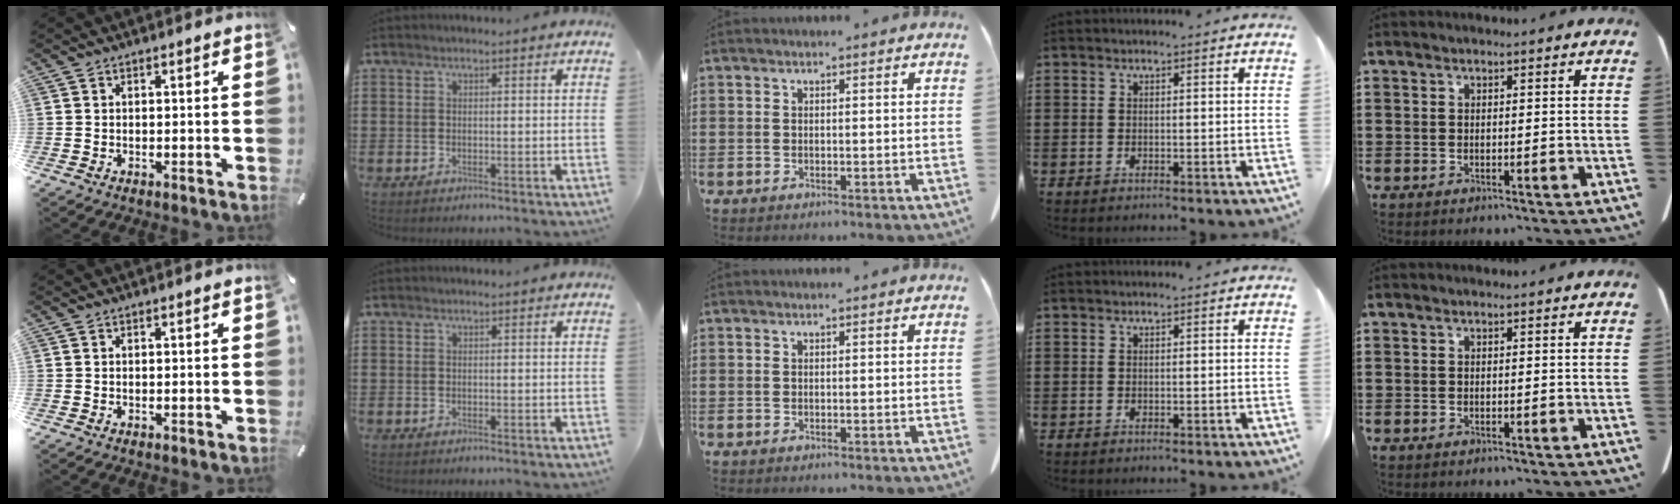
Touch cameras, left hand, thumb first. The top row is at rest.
{}